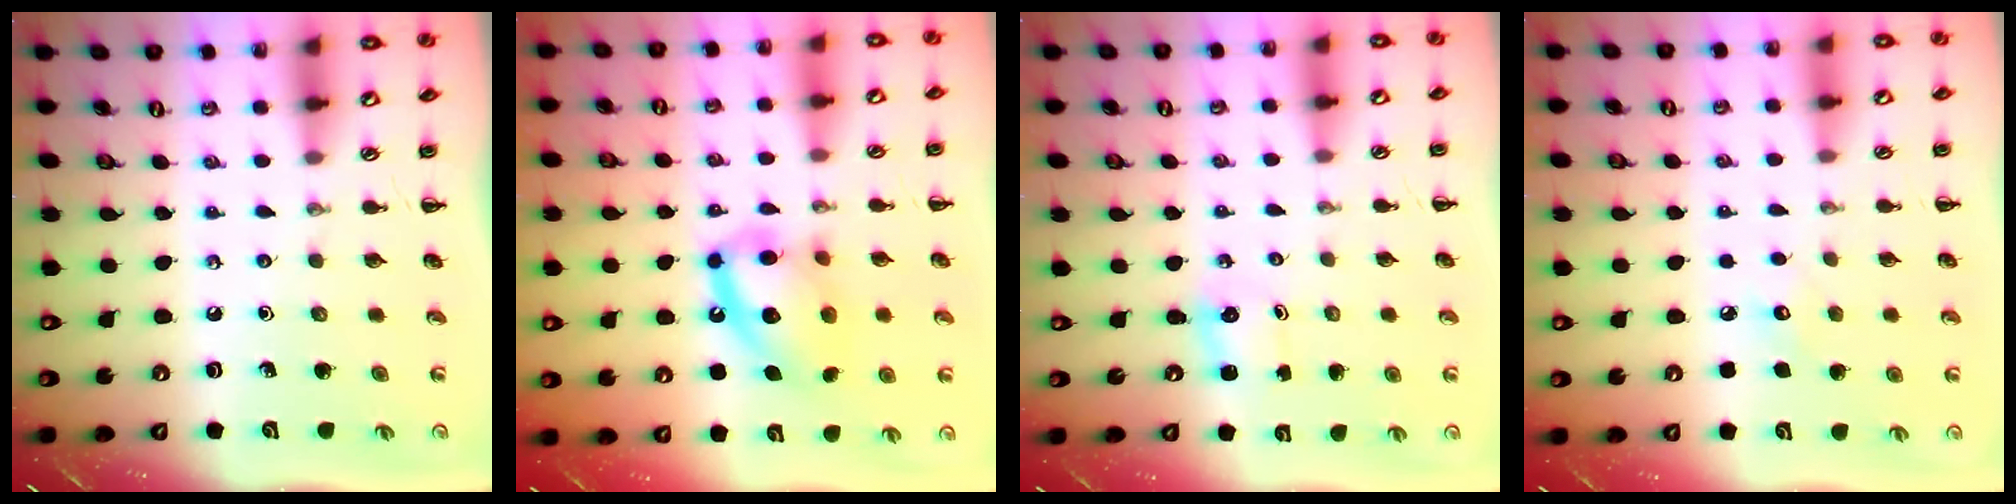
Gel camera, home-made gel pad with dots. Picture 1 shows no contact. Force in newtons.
{"total": 14.7, "press": 14.5, "slide": 2.4}
{"total": 1.1, "press": 1.1, "slide": 0.4}
{"total": 5.5, "press": 5.3, "slide": 1.4}